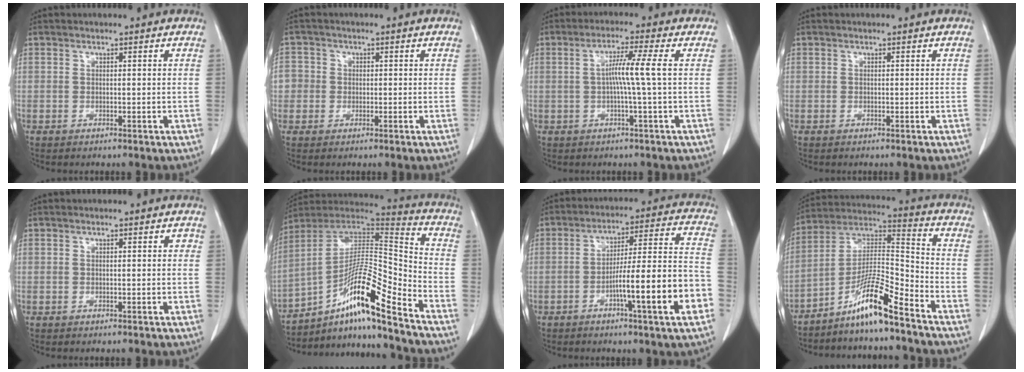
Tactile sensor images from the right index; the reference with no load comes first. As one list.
[{"total": 3.2, "force": [-0.3, 3.2, 0.3], "torque": [0.007, 0.010, -0.011]}, {"total": 5.3, "force": [0.1, -1.3, 5.1], "torque": [-0.092, 0.008, 0.004]}, {"total": 0.0}, {"total": 0.6, "force": [0.1, 0.3, 0.5], "torque": [-0.003, 0.002, 0.001]}, {"total": 17.6, "force": [-11.2, 0.8, 13.6], "torque": [-0.249, 0.014, -0.190]}, {"total": 15.3, "force": [-5.6, 0.1, 14.2], "torque": [-0.216, 0.009, -0.087]}, {"total": 11.4, "force": [-8.3, 0.1, 7.7], "torque": [-0.148, 0.010, -0.151]}]